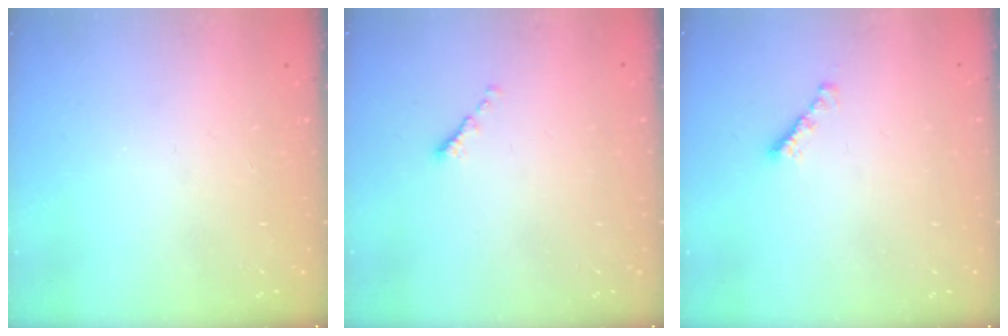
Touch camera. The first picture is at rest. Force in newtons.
{"total": 0.6, "press": 0.5, "slide": 0.3}
{"total": 2.4, "press": 2.4, "slide": 0.4}